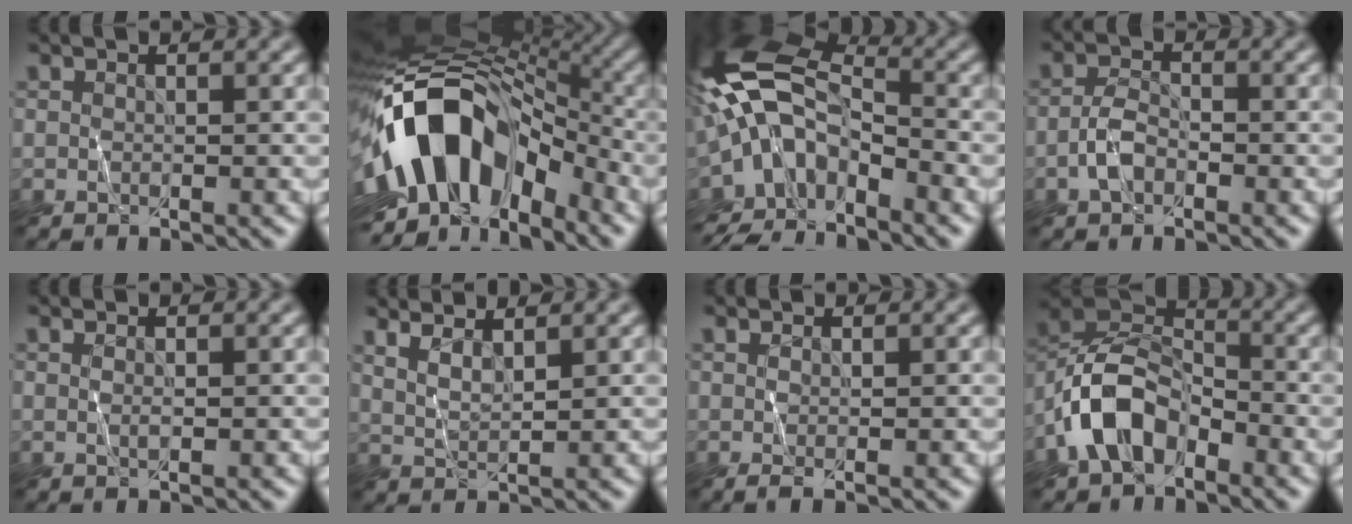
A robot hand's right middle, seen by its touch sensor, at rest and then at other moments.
{"total": 15.3, "force": [-4.1, 9.3, 11.5], "torque": [-0.185, 0.018, -0.081]}
{"total": 9.5, "force": [-5.1, 4.8, 6.4], "torque": [-0.123, 0.012, -0.107]}
{"total": 2.0, "force": [-1.1, 1.1, 1.2], "torque": [-0.022, 0.013, -0.026]}
{"total": 0.6, "force": [0.4, 0.1, 0.4], "torque": [-0.009, 0.004, 0.005]}
{"total": 3.2, "force": [2.7, 0.9, 1.4], "torque": [-0.011, 0.010, 0.038]}
{"total": 1.1, "force": [0.1, 0.4, 1.0], "torque": [-0.015, 0.001, 0.004]}
{"total": 6.5, "force": [-3.4, 4.1, 3.8], "torque": [-0.067, 0.014, -0.075]}